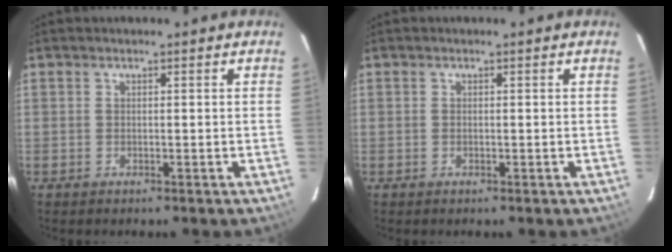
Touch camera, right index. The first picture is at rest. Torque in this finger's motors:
{"motor_torque": [0.20, 0.12, 0.04, 0.00]}